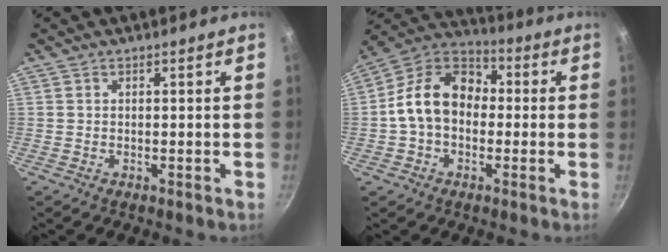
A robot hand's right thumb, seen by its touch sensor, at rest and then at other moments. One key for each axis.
{"total": 13.8, "fx": -0.4, "fy": 10.2, "fz": 9.2, "tx": -0.123, "ty": 0.041, "tz": -0.030}